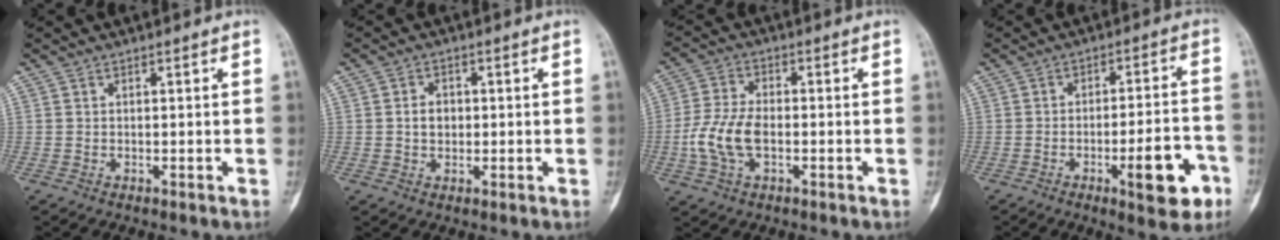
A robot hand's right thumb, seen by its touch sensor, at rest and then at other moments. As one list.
[{"total": 3.3, "force": [0.1, 2.6, 2.1], "torque": [-0.020, 0.006, 0.001]}, {"total": 9.0, "force": [-1.8, 5.0, 7.2], "torque": [-0.161, 0.015, -0.039]}, {"total": 11.8, "force": [-5.1, 3.4, 10.1], "torque": [-0.129, 0.027, -0.067]}]